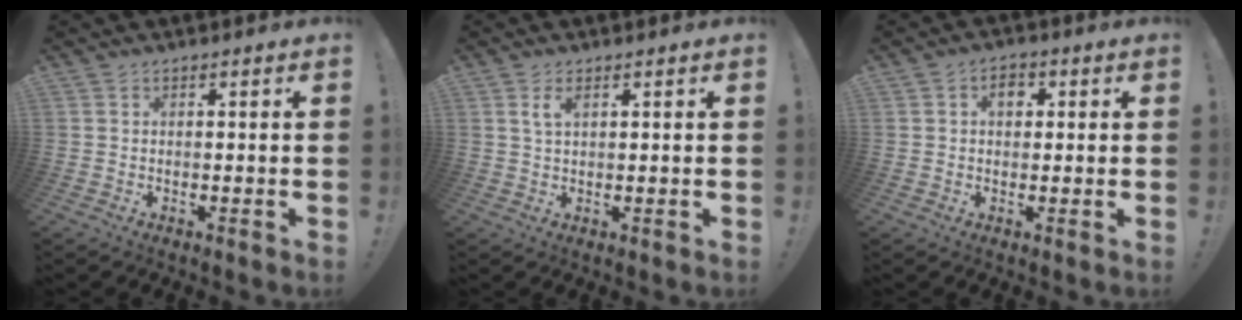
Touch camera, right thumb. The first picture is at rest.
{"total": 3.1, "force": [1.5, 1.2, 2.5], "torque": [-0.044, -0.002, 0.026]}
{"total": 3.9, "force": [1.1, 2.7, 2.6], "torque": [-0.033, 0.002, 0.013]}